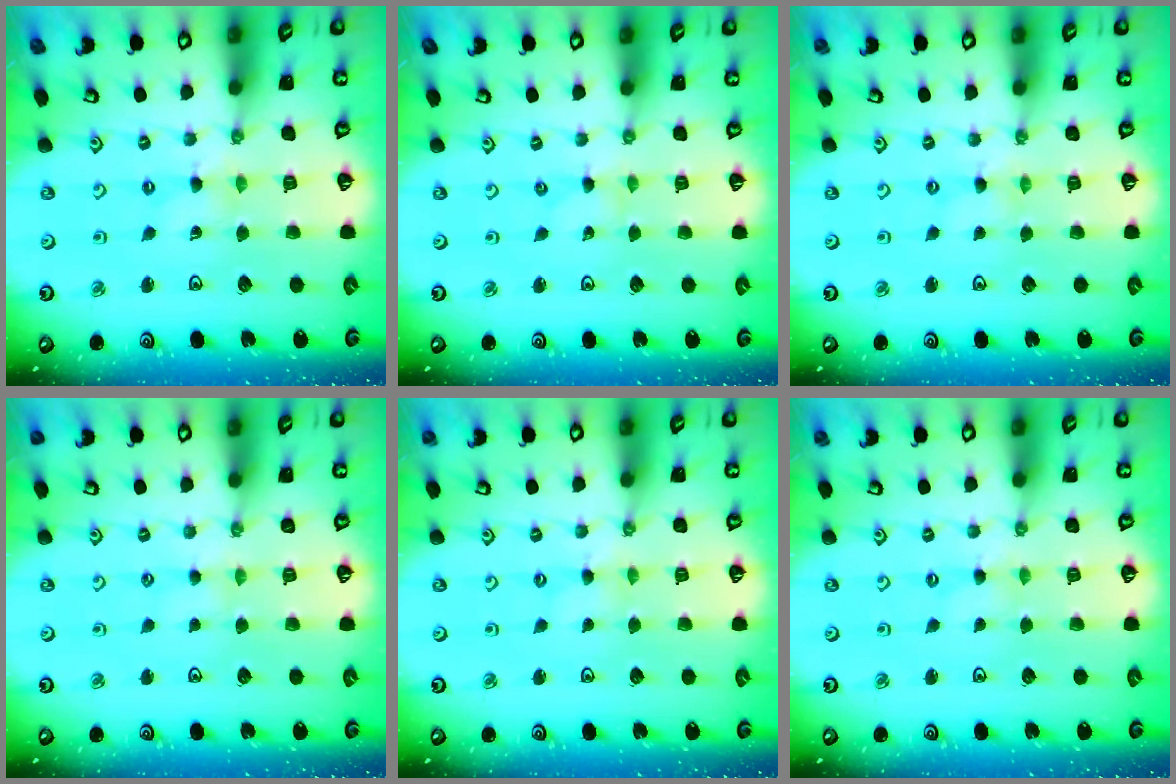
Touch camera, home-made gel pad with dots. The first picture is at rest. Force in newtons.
{"total": 0.0}
{"total": 0.0}
{"total": 1.7, "press": 1.7, "slide": 0.4}
{"total": 0.9, "press": 0.9, "slide": 0.1}
{"total": 0.0}